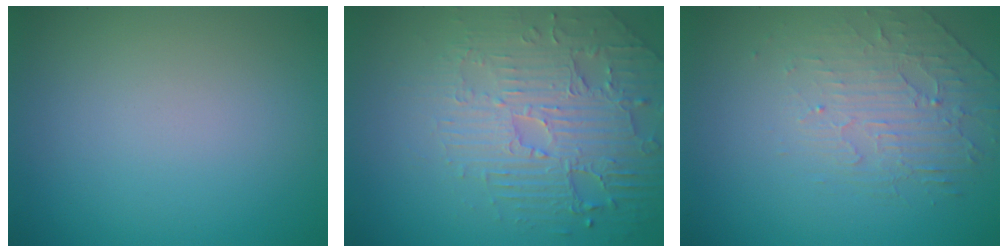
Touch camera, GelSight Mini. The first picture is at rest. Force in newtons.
{"total": 4.6, "press": 4.3, "slide": 1.6}
{"total": 2.2, "press": 1.5, "slide": 1.7}